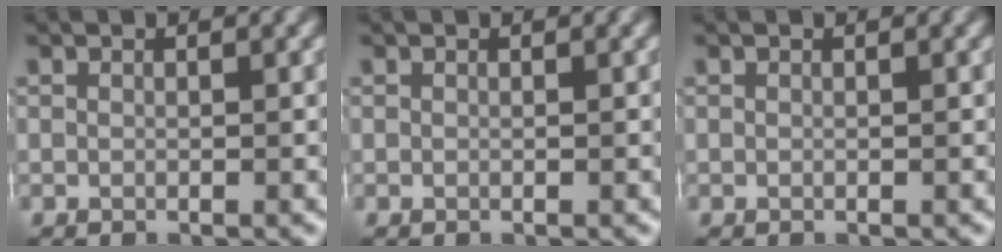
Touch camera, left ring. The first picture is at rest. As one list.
[{"total": 0.0}, {"total": 0.0}]